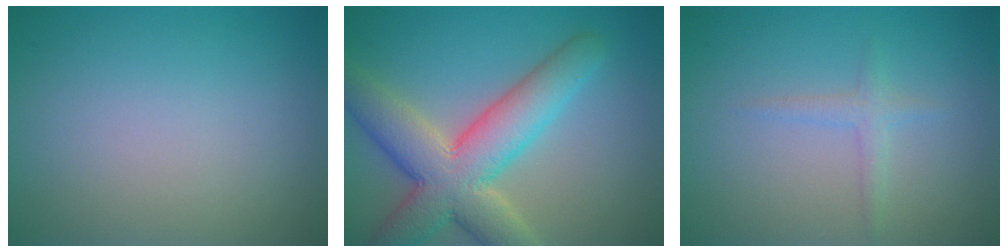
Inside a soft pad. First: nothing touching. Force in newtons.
{"total": 8.8, "press": 8.8, "slide": 0.4}
{"total": 1.3, "press": 1.3, "slide": 0.1}